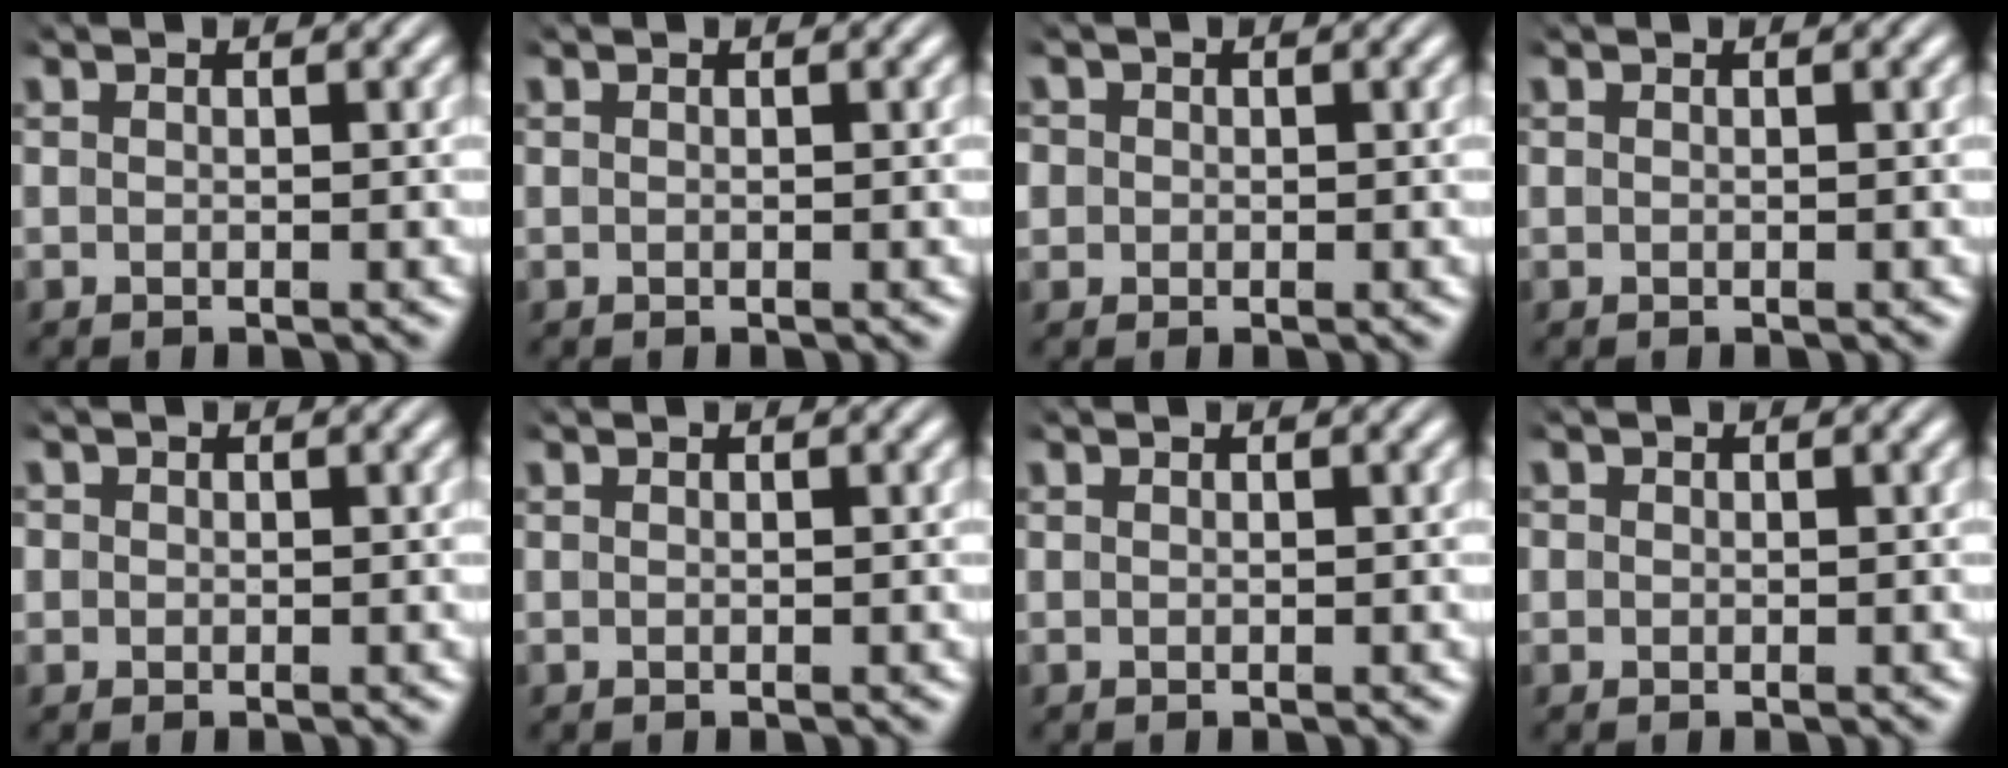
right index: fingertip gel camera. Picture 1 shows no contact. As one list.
[{"total": 0.0}, {"total": 2.6, "force": [-0.1, 2.5, 0.7], "torque": [-0.030, -0.010, -0.001]}, {"total": 0.0}, {"total": 1.4, "force": [0.1, 1.4, 0.3], "torque": [-0.016, -0.008, 0.002]}, {"total": 0.0}, {"total": 0.0}, {"total": 0.8, "force": [0.1, 0.8, 0.2], "torque": [-0.009, -0.007, 0.004]}]